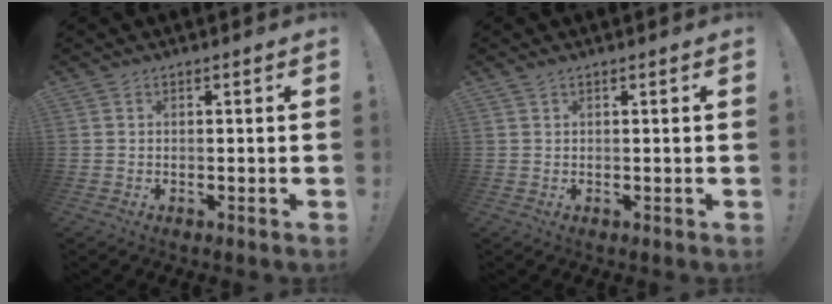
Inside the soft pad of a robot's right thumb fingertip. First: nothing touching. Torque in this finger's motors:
{"motor_torque": [0.12, -0.29, -0.03, 0.04, -0.01]}